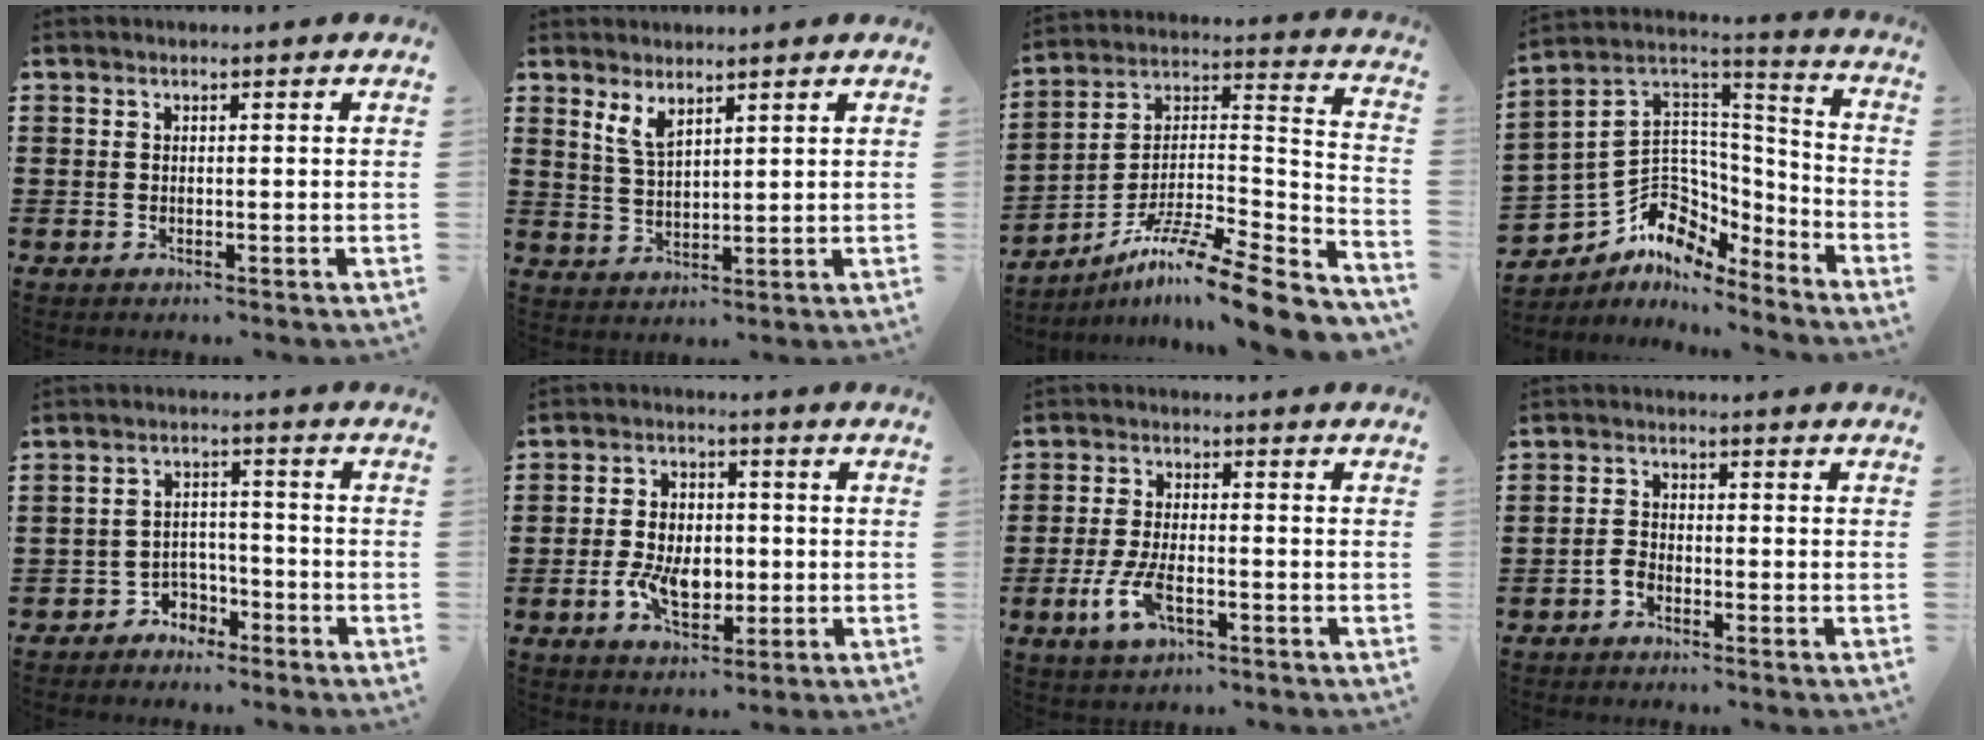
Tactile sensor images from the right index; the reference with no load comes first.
{"total": 3.8, "force": [2.6, 1.3, 2.4], "torque": [-0.053, 0.002, 0.048]}
{"total": 11.0, "force": [-8.4, 0.8, 7.1], "torque": [-0.122, 0.000, -0.162]}
{"total": 7.8, "force": [-3.5, 6.6, 2.1], "torque": [-0.082, -0.021, -0.069]}
{"total": 3.4, "force": [-2.8, 1.8, 0.3], "torque": [-0.017, 0.007, -0.060]}
{"total": 7.4, "force": [-1.4, 4.7, 5.5], "torque": [-0.111, 0.005, -0.028]}
{"total": 6.4, "force": [-2.3, 2.8, 5.3], "torque": [-0.128, -0.012, -0.046]}
{"total": 1.9, "force": [-1.3, 1.0, 1.0], "torque": [-0.031, 0.000, -0.028]}